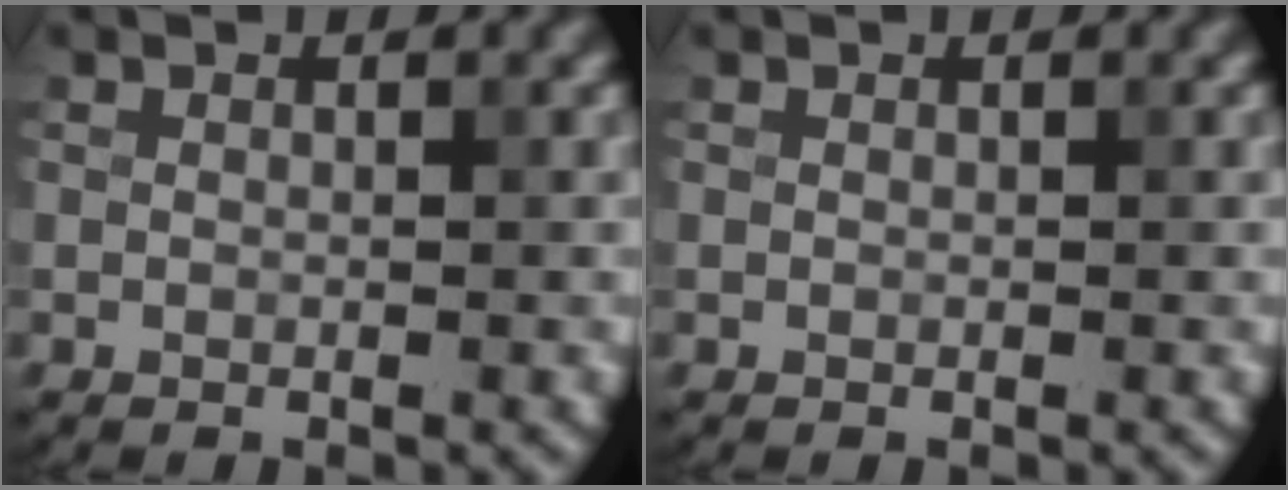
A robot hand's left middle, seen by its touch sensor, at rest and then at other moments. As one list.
[{"total": 0.0}]